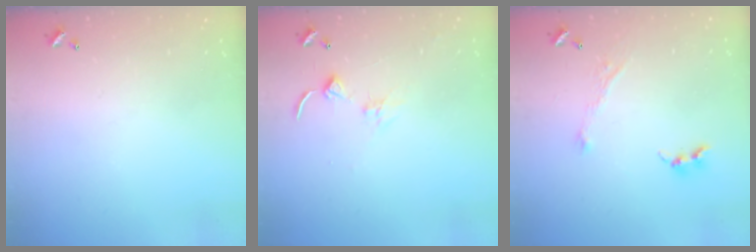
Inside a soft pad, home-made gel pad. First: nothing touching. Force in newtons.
{"total": 1.4, "press": 1.3, "slide": 0.3}
{"total": 2.9, "press": 2.8, "slide": 0.4}